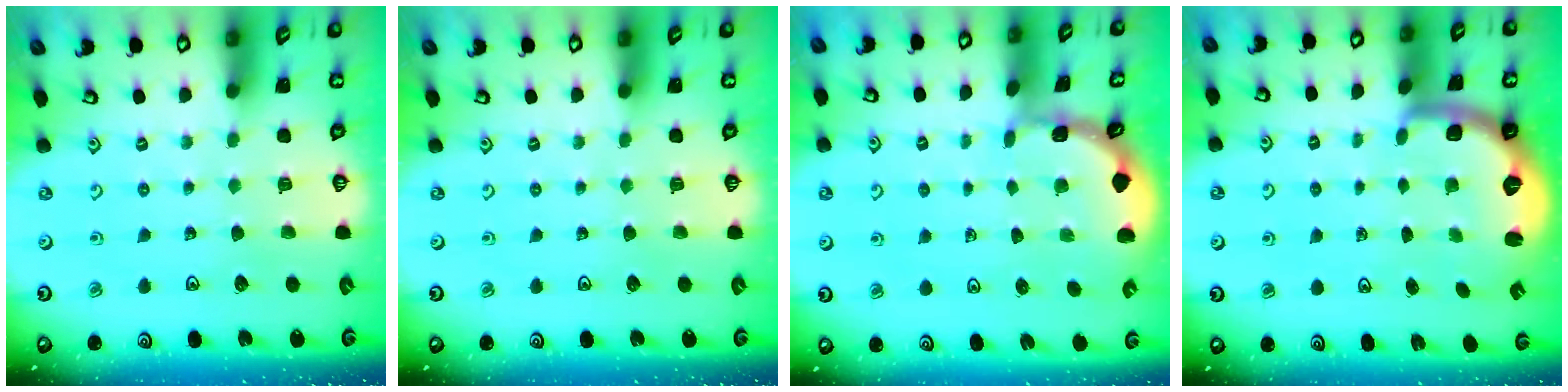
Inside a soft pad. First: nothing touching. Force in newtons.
{"total": 0.0}
{"total": 1.0, "press": 1.0, "slide": 0.1}
{"total": 3.4, "press": 2.6, "slide": 2.1}